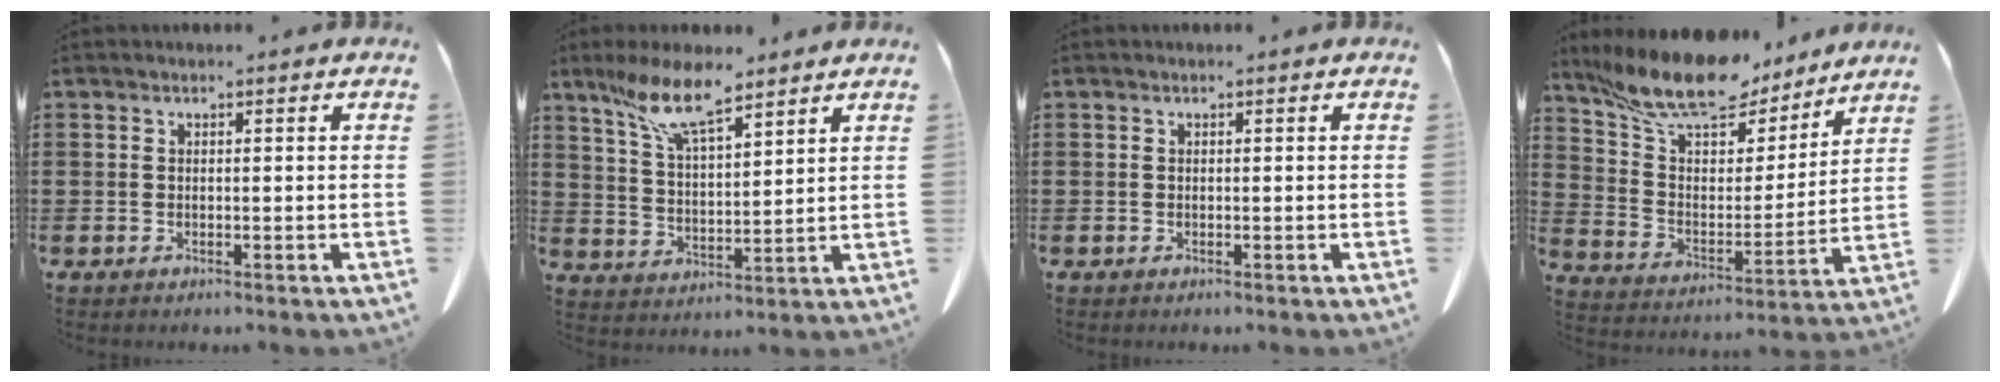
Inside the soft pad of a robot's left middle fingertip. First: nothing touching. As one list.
[{"total": 9.6, "force": [7.2, 2.4, 5.8], "torque": [-0.131, -0.016, 0.134]}, {"total": 0.0}, {"total": 13.0, "force": [10.8, 4.3, 5.7], "torque": [-0.144, -0.060, 0.192]}]